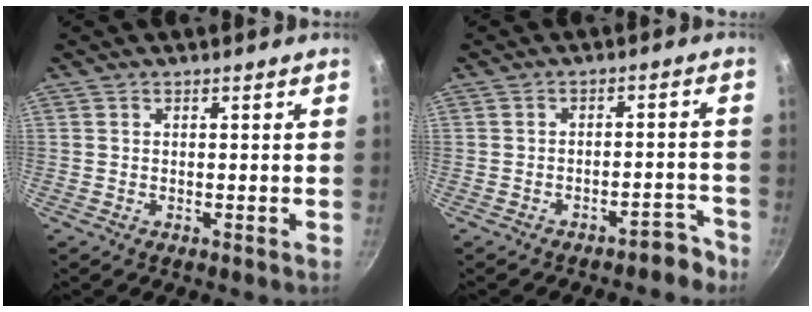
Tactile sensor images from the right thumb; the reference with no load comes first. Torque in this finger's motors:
{"motor_torque": [-0.16, 0.01, -0.20, 0.08, 0.05]}